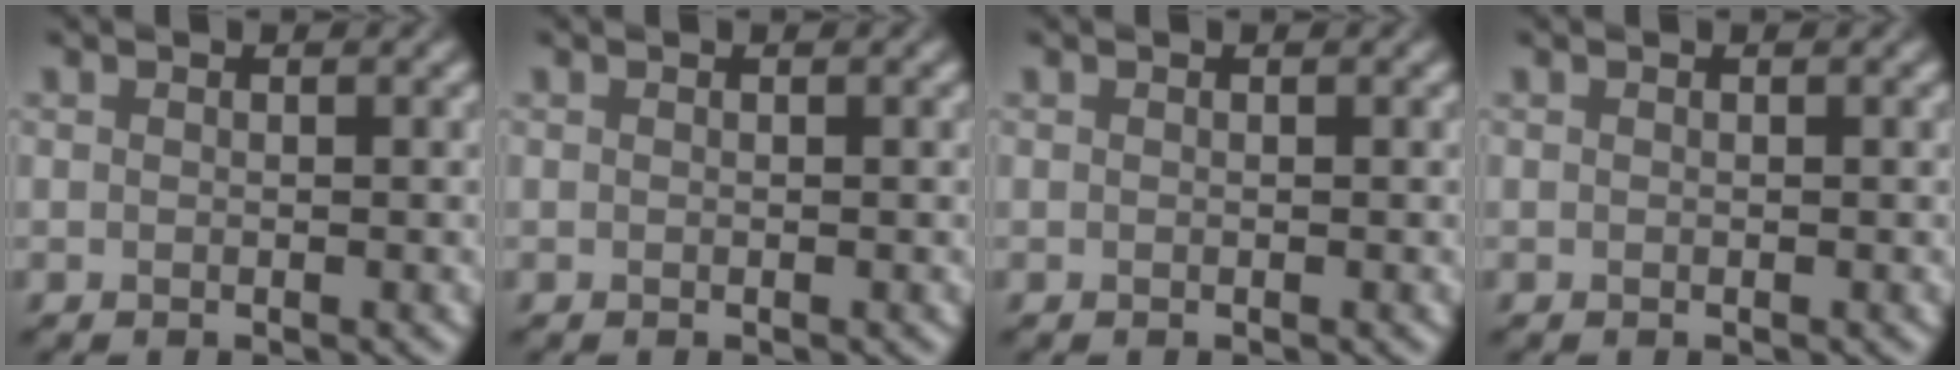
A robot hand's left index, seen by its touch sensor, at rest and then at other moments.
{"total": 0.0}
{"total": 0.0}
{"total": 0.0}